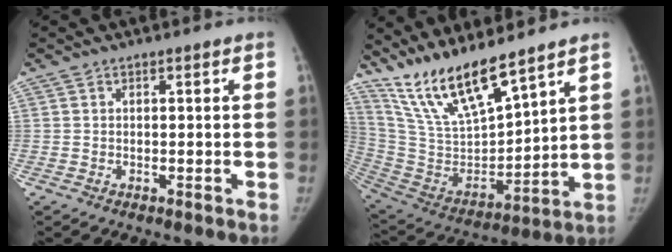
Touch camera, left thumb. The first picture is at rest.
{"total": 17.3, "force": [13.8, 3.5, 9.9], "torque": [-0.165, -0.073, 0.281]}